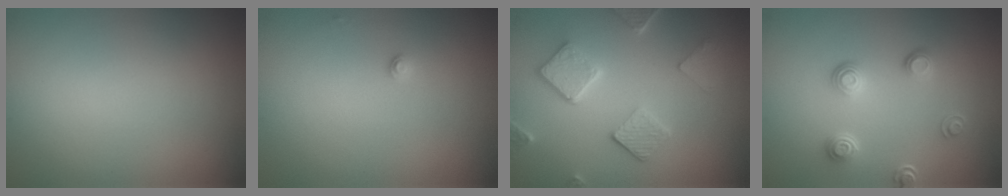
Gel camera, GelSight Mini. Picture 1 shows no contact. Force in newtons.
{"total": 0.8, "press": 0.8, "slide": 0.0}
{"total": 4.7, "press": 3.8, "slide": 2.8}
{"total": 2.6, "press": 1.7, "slide": 2.0}